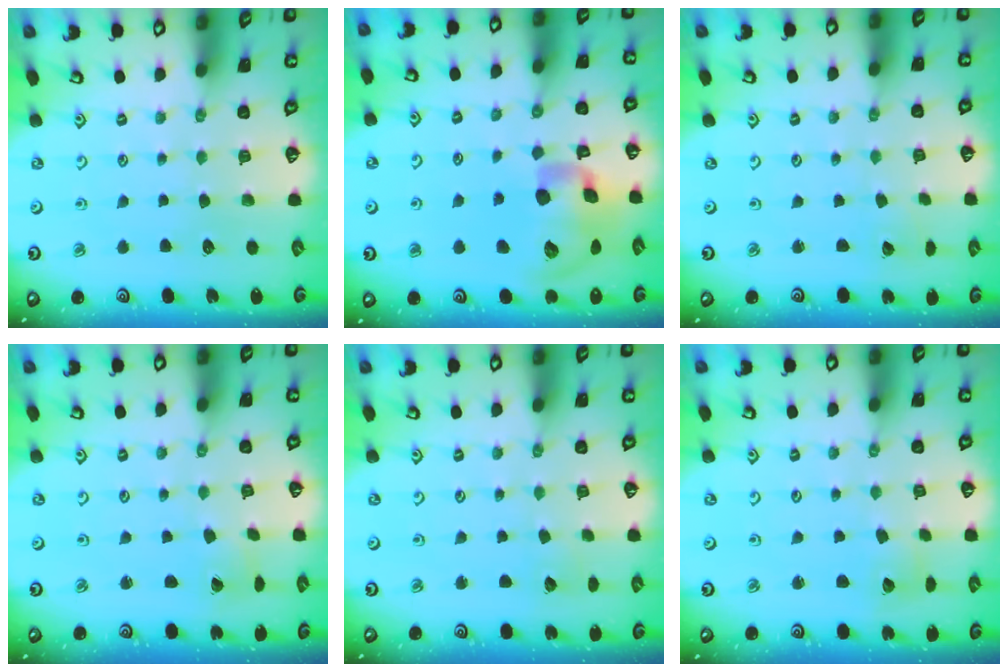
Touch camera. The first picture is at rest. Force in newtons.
{"total": 19.0, "press": 18.8, "slide": 2.7}
{"total": 1.8, "press": 1.8, "slide": 0.1}
{"total": 2.6, "press": 2.6, "slide": 0.1}
{"total": 3.6, "press": 3.6, "slide": 0.3}
{"total": 2.4, "press": 2.4, "slide": 0.3}